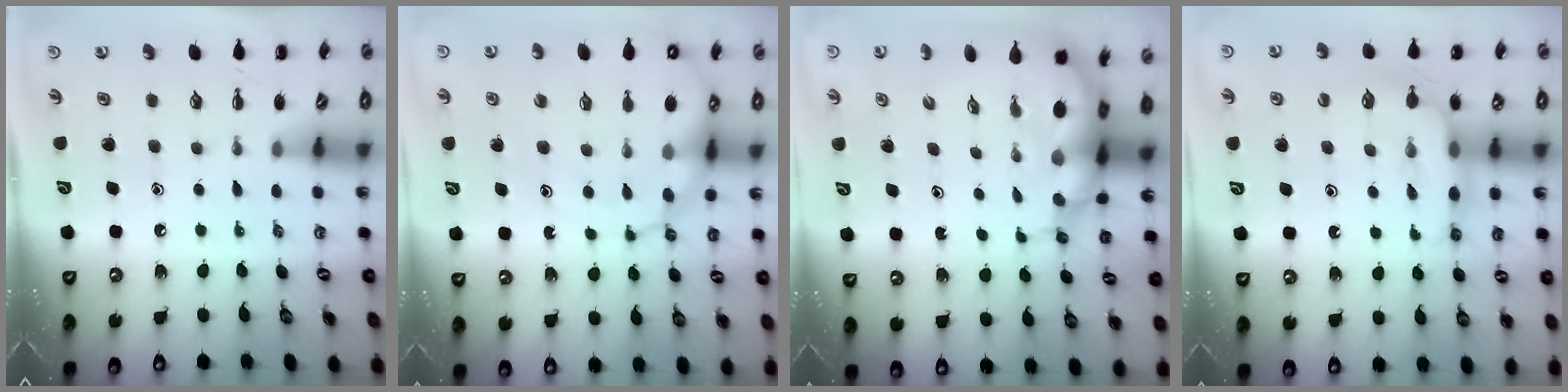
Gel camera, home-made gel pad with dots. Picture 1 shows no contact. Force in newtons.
{"total": 12.8, "press": 12.5, "slide": 3.0}
{"total": 8.3, "press": 8.1, "slide": 2.0}
{"total": 10.9, "press": 10.8, "slide": 1.5}